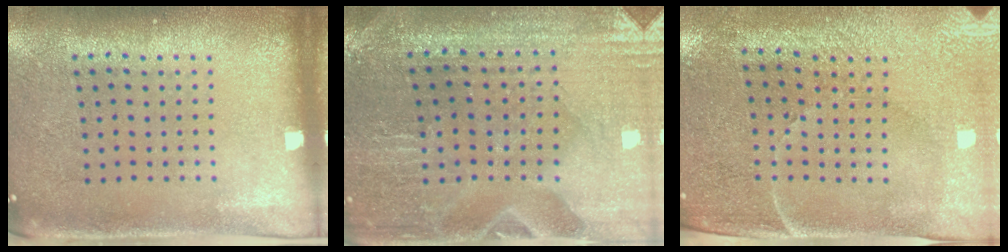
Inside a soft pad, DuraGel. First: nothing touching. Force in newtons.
{"total": 1.2, "press": 1.2, "slide": 0.0}
{"total": 3.3, "press": 3.1, "slide": 1.1}